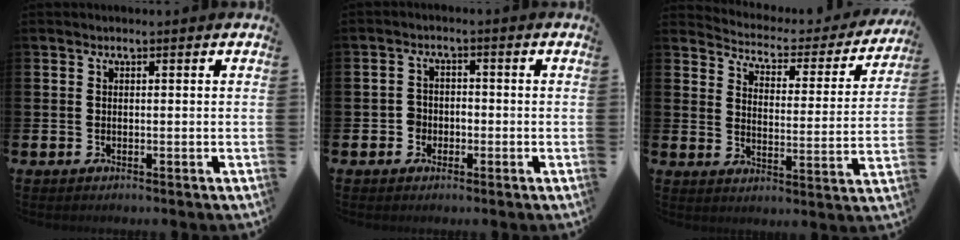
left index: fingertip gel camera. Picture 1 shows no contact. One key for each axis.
{"total": 2.3, "fx": -1.2, "fy": 2.0, "fz": 0.3, "tx": -0.009, "ty": 0.005, "tz": -0.029}
{"total": 4.0, "fx": 3.7, "fy": 1.4, "fz": 0.7, "tx": -0.037, "ty": -0.038, "tz": 0.053}